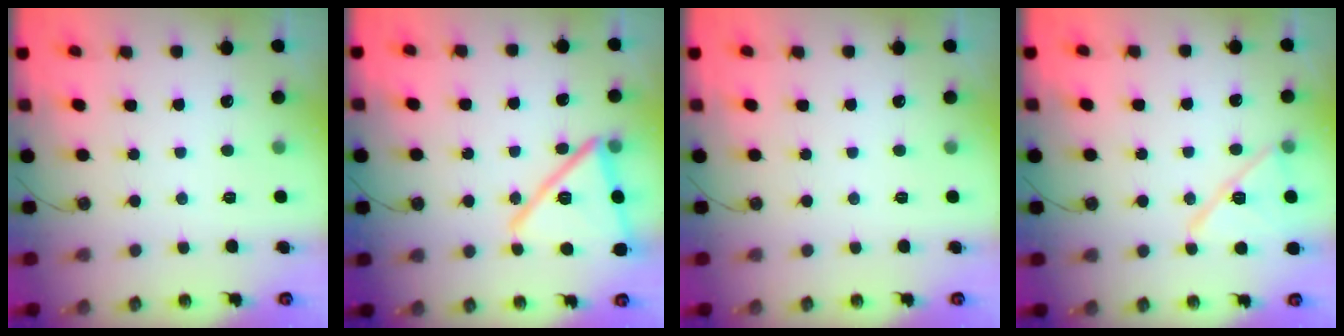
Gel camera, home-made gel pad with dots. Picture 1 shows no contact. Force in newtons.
{"total": 17.8, "press": 17.7, "slide": 2.1}
{"total": 0.0}
{"total": 12.5, "press": 12.5, "slide": 1.2}